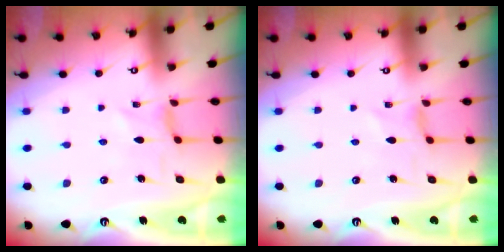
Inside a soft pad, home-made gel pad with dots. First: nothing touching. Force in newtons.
{"total": 0.0}